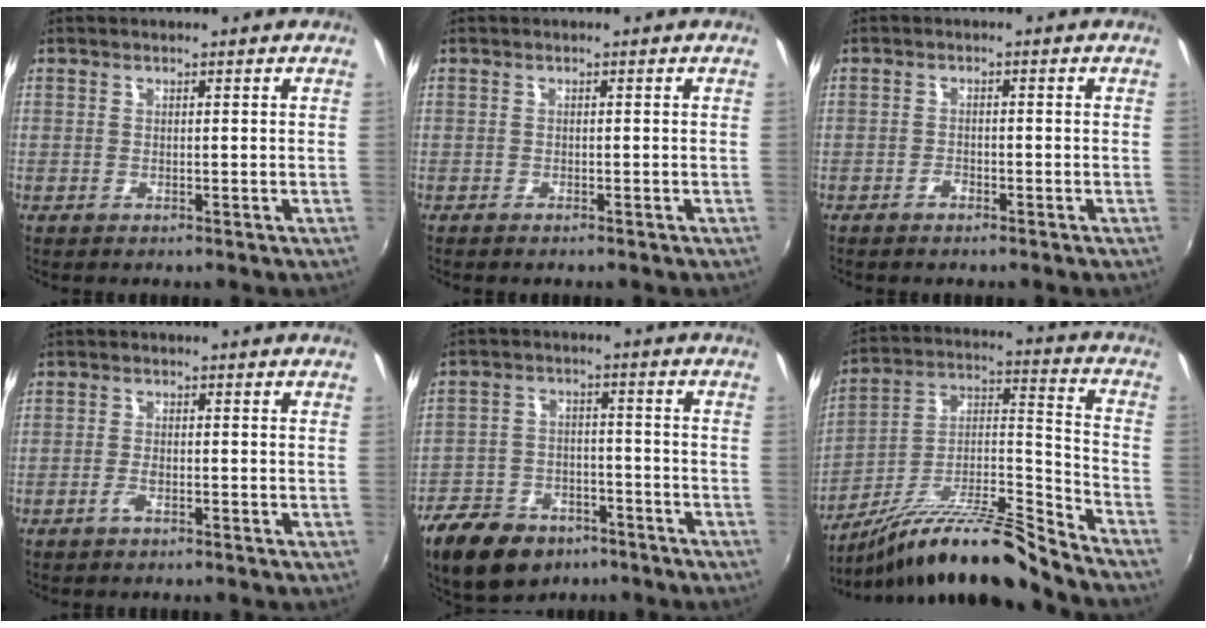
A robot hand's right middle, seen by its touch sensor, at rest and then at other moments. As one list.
[{"total": 0.7, "force": [-0.6, 0.3, 0.2], "torque": [-0.007, -0.002, -0.013]}, {"total": 1.5, "force": [-1.2, 0.6, 0.5], "torque": [-0.013, 0.001, -0.023]}, {"total": 2.3, "force": [-1.5, 0.8, 1.5], "torque": [-0.039, 0.002, -0.032]}, {"total": 16.6, "force": [-10.9, 9.7, 8.0], "torque": [-0.193, -0.005, -0.167]}, {"total": 17.1, "force": [-14.3, 1.0, 9.3], "torque": [-0.151, 0.010, -0.260]}]